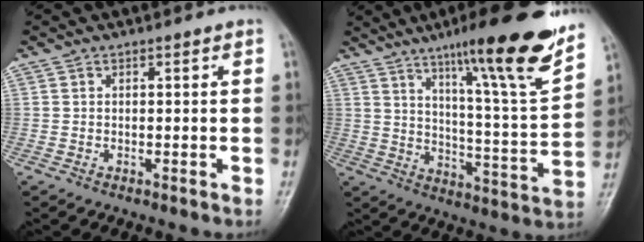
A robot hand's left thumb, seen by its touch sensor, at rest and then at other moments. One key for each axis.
{"total": 20.7, "fx": 13.9, "fy": 2.1, "fz": 15.2, "tx": -0.198, "ty": -0.070, "tz": 0.212}